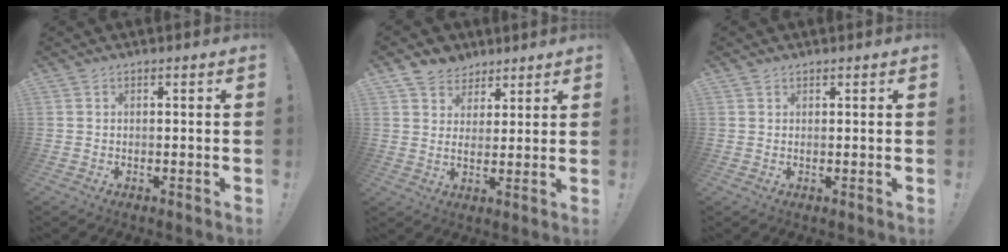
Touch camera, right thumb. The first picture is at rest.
{"total": 6.3, "force": [4.5, 4.2, 1.2], "torque": [-0.017, -0.031, 0.086]}
{"total": 0.8, "force": [0.8, 0.2, 0.1], "torque": [0.003, -0.004, 0.014]}